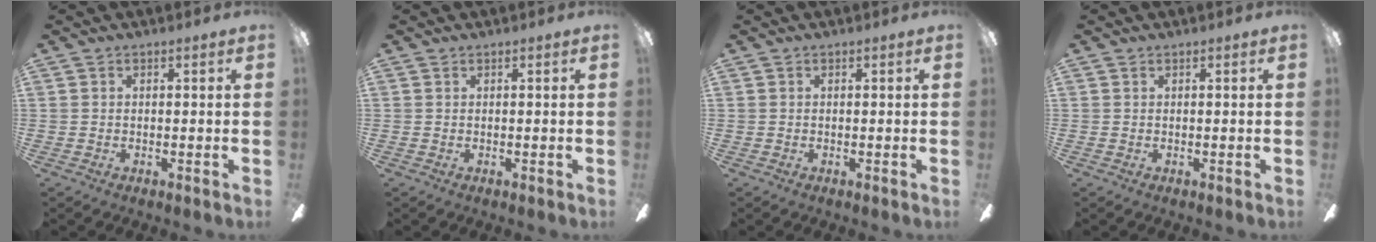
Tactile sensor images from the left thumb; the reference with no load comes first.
{"total": 0.0}
{"total": 0.0}
{"total": 0.0}